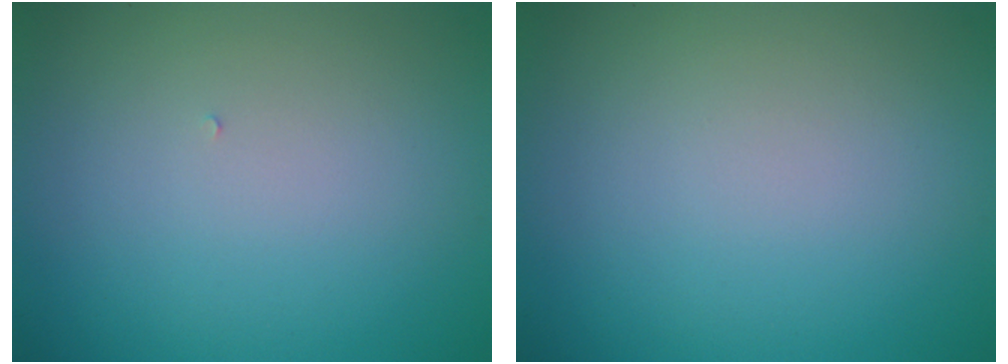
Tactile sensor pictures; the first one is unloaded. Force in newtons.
{"total": 0.0}